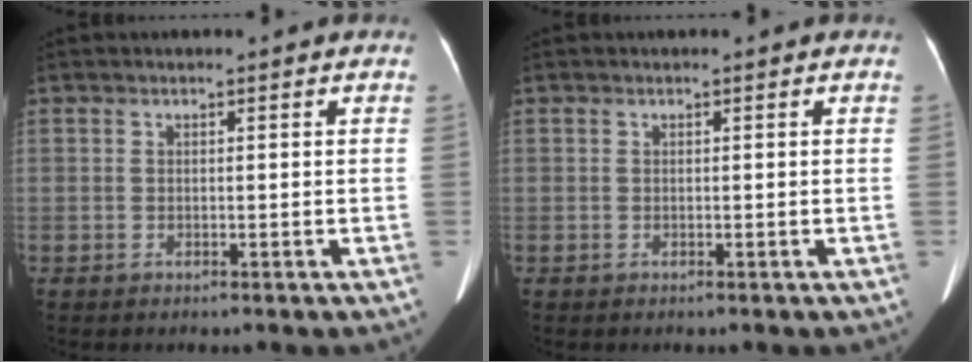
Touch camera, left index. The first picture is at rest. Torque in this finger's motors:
{"motor_torque": [0.02, 0.02, 0.00, 0.00]}